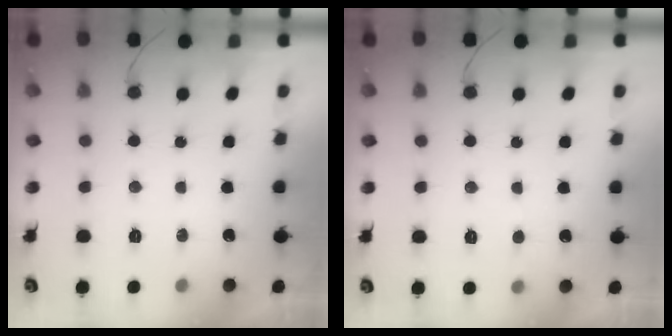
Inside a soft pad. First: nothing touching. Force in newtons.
{"total": 3.7, "press": 3.7, "slide": 0.4}